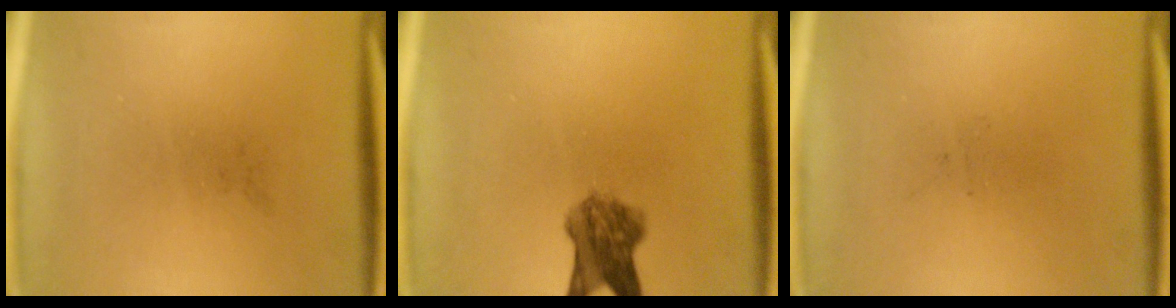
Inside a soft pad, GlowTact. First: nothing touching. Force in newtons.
{"total": 5.9}
{"total": 0.0}